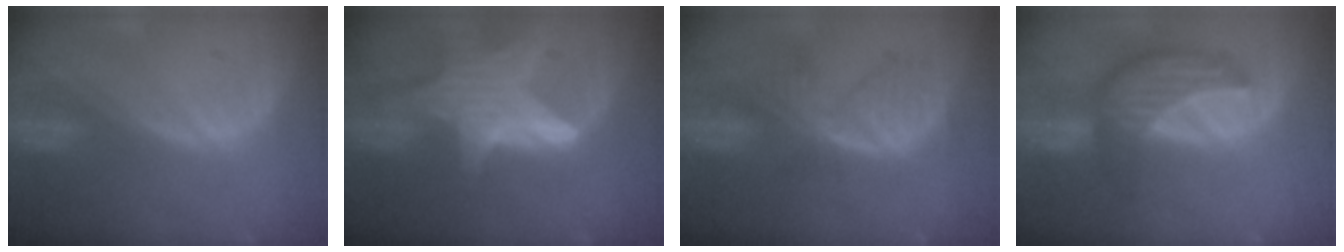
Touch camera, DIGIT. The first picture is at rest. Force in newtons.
{"total": 9.1, "press": 9.1, "slide": 0.8}
{"total": 7.2, "press": 6.5, "slide": 3.1}
{"total": 7.9, "press": 7.5, "slide": 2.4}